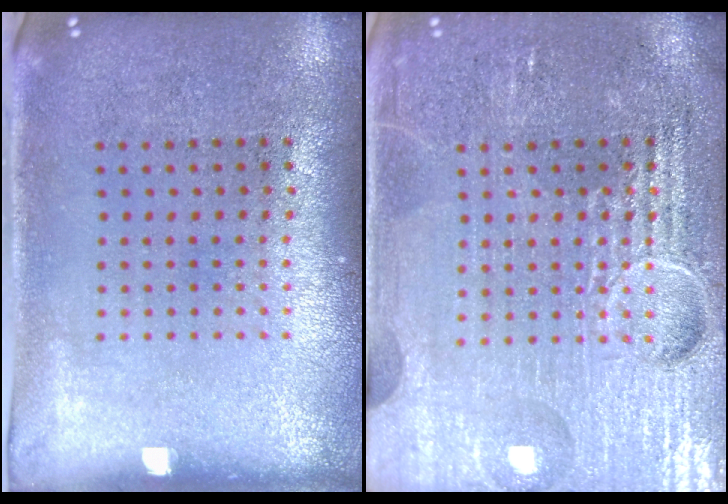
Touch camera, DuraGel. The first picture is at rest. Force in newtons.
{"total": 7.2, "press": 7.1, "slide": 0.9}